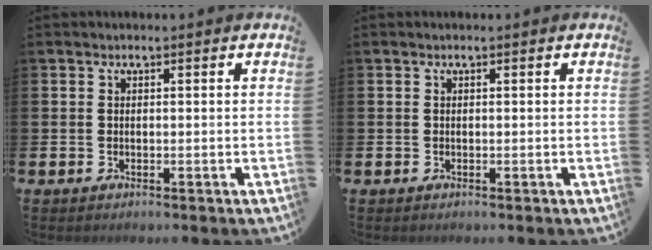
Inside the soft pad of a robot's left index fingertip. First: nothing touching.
{"total": 0.0}